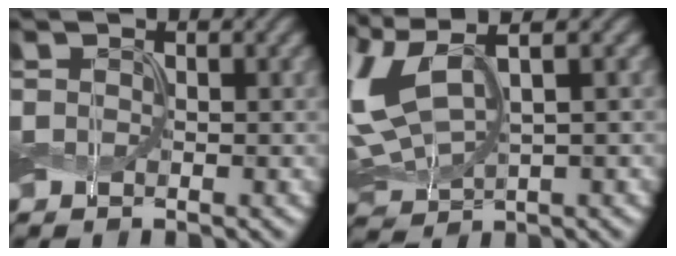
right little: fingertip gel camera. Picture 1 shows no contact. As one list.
[{"total": 9.3, "force": [2.6, 4.5, 7.8], "torque": [-0.205, 0.017, 0.056]}]